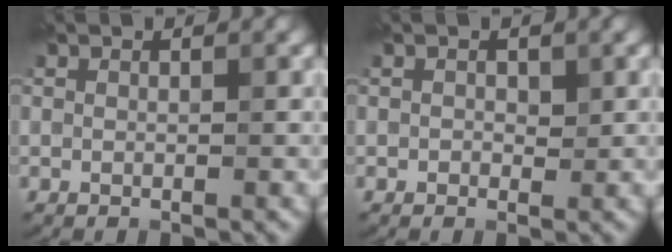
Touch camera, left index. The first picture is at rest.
{"total": 0.7, "force": [0.1, 0.6, 0.2], "torque": [0.000, 0.005, -0.001]}